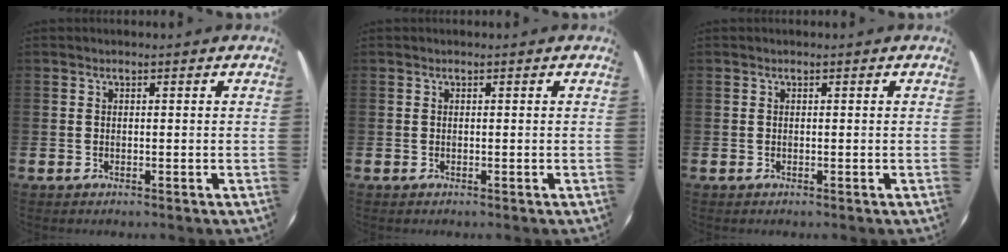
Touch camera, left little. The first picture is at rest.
{"total": 0.0}
{"total": 0.0}